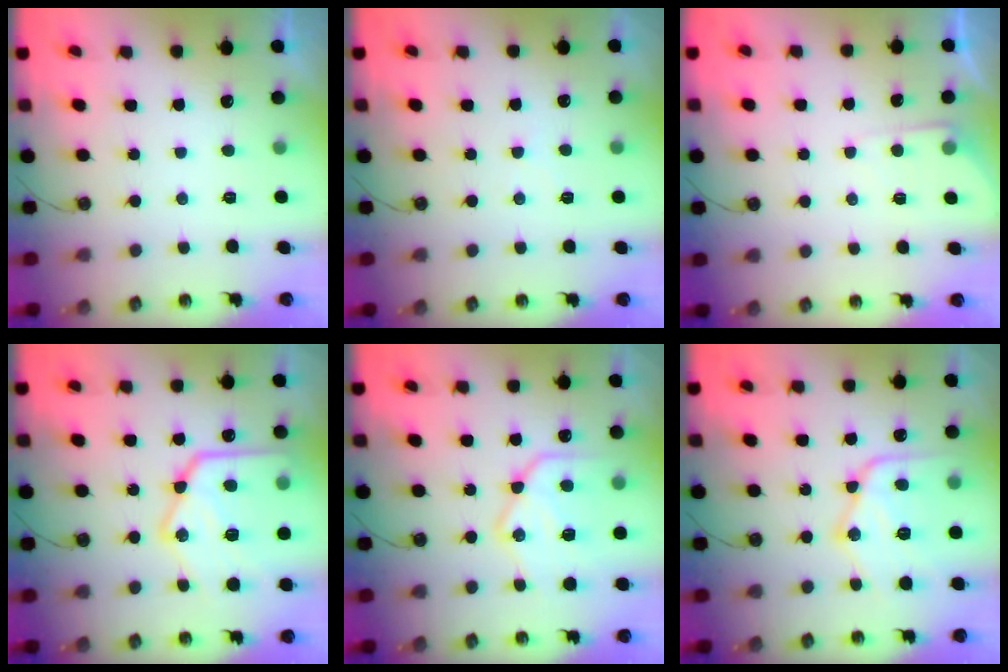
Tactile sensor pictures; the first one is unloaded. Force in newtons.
{"total": 4.4, "press": 4.3, "slide": 0.7}
{"total": 4.2, "press": 4.1, "slide": 0.6}
{"total": 24.7, "press": 24.6, "slide": 2.1}
{"total": 18.0, "press": 17.9, "slide": 1.9}
{"total": 17.2, "press": 17.1, "slide": 1.7}